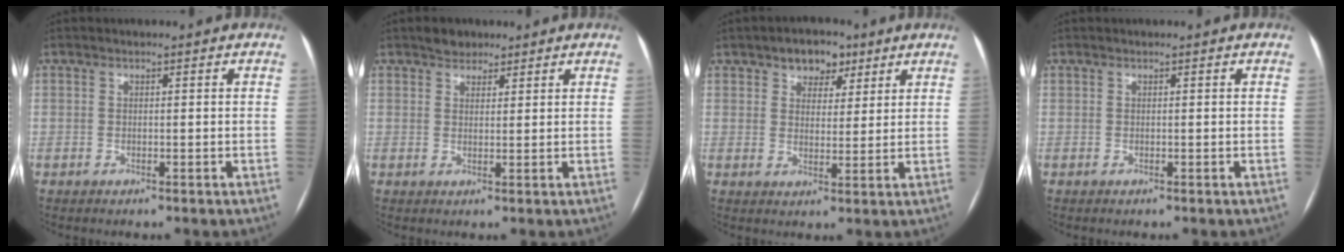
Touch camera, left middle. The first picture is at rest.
{"total": 2.9, "force": [2.2, 1.8, 0.6], "torque": [-0.007, 0.007, 0.033]}
{"total": 5.6, "force": [3.5, 3.6, 2.6], "torque": [-0.031, 0.012, 0.053]}
{"total": 0.0}